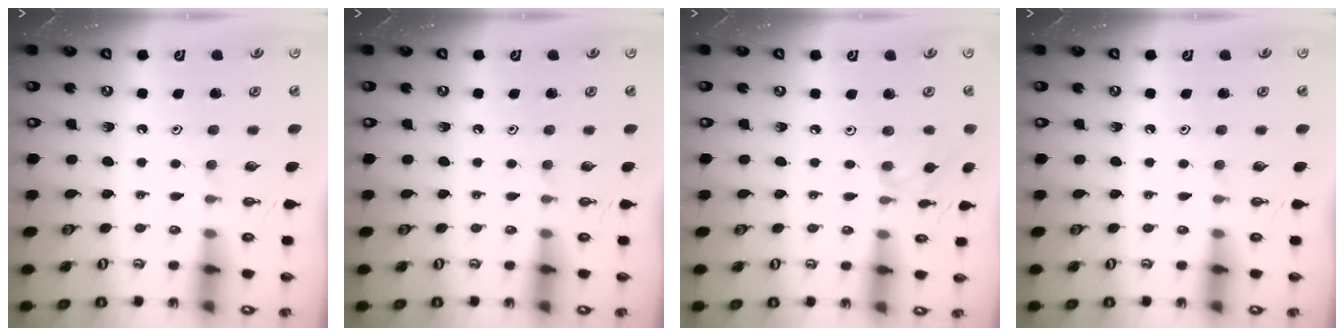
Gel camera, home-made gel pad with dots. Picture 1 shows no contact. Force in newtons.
{"total": 0.0}
{"total": 3.0, "press": 2.9, "slide": 0.5}
{"total": 0.0}